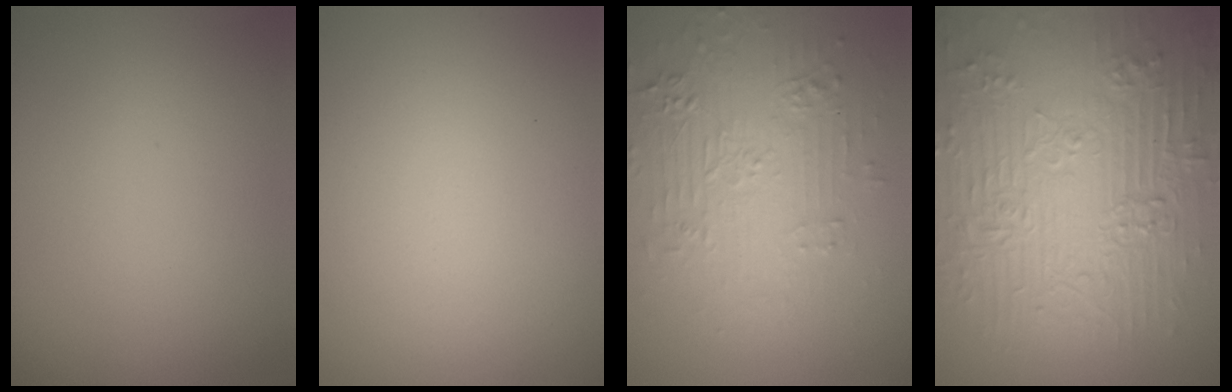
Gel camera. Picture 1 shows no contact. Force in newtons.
{"total": 0.0}
{"total": 4.2, "press": 3.7, "slide": 2.0}
{"total": 11.4, "press": 7.6, "slide": 8.5}